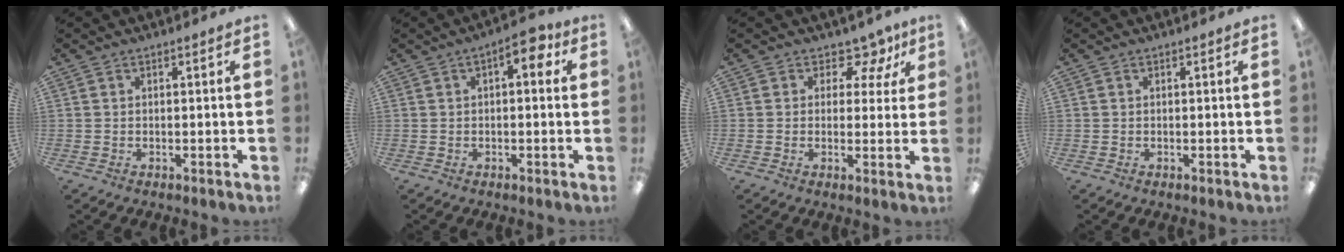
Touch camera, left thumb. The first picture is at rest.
{"total": 6.1, "force": [2.0, 2.6, 5.1], "torque": [-0.061, -0.006, 0.025]}
{"total": 6.9, "force": [4.2, 4.4, 3.1], "torque": [-0.041, -0.028, 0.074]}
{"total": 0.0}